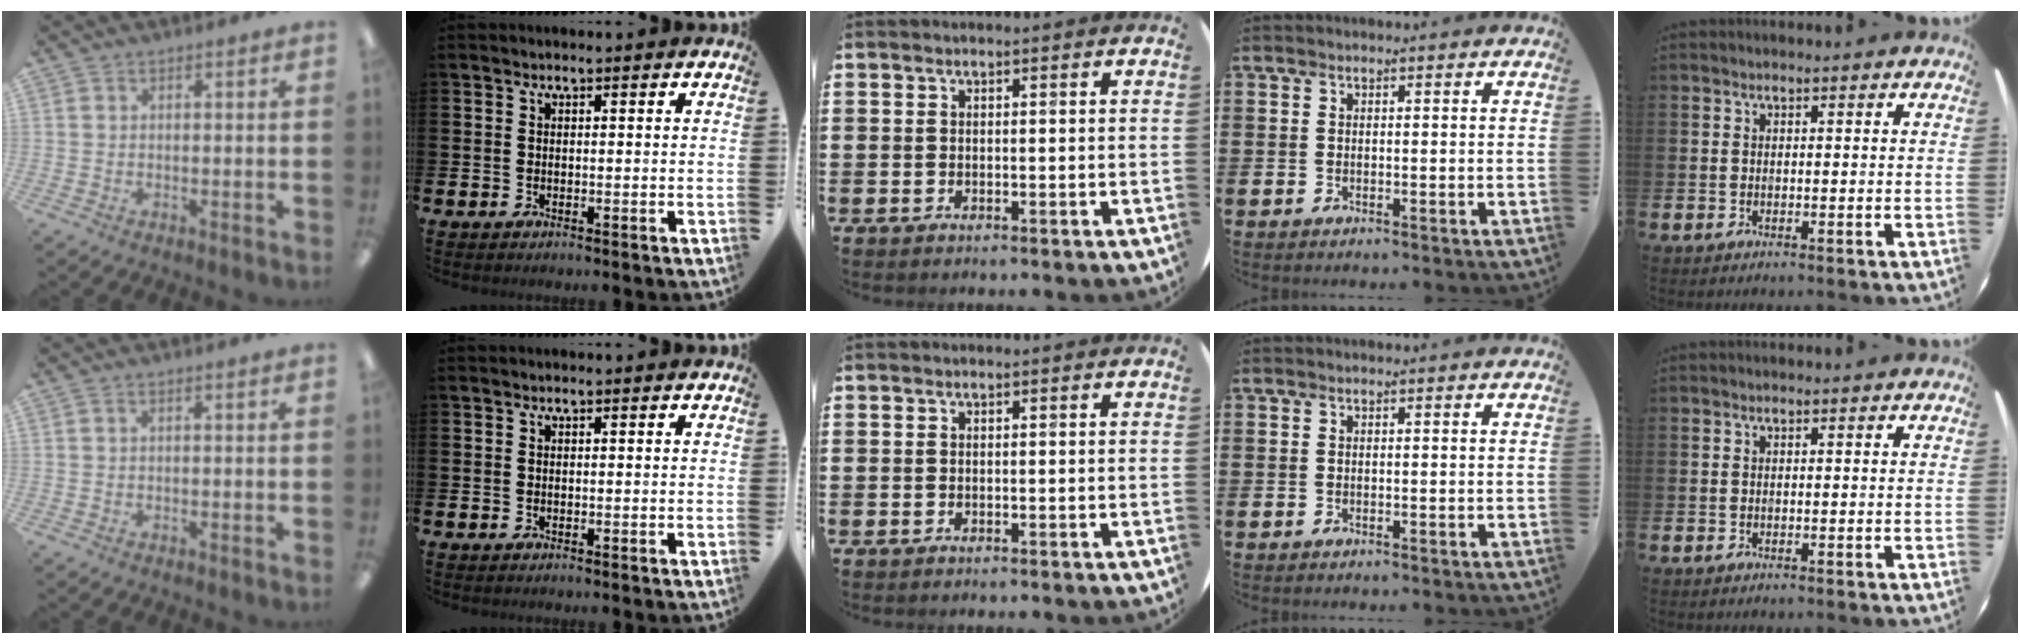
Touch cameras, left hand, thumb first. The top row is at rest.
{}